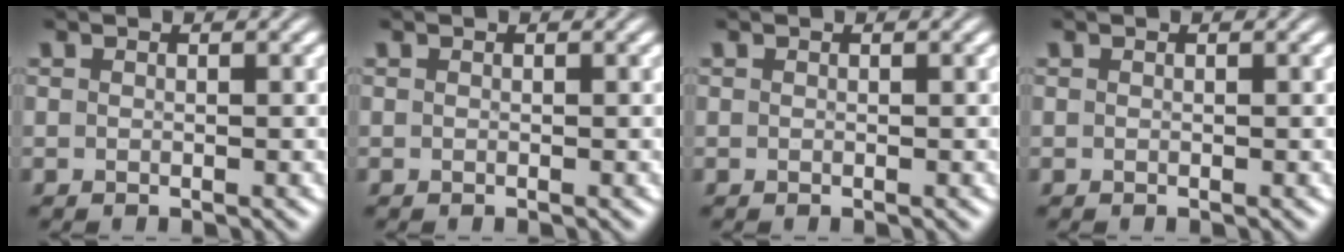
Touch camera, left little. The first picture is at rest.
{"total": 0.0}
{"total": 0.0}
{"total": 0.0}